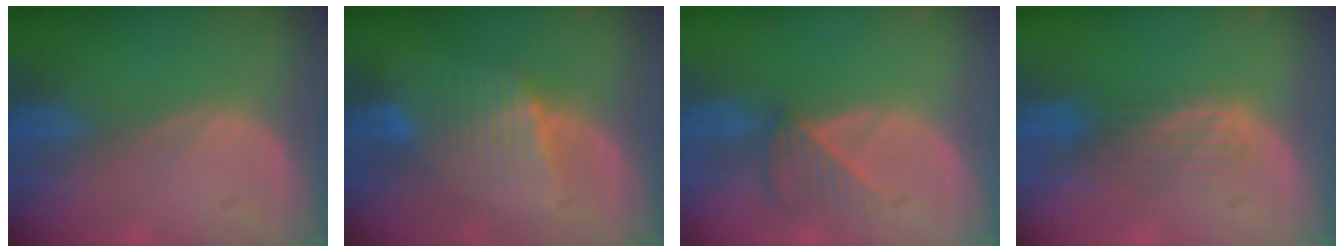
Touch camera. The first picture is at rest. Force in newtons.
{"total": 6.6, "press": 5.8, "slide": 3.2}
{"total": 3.4, "press": 3.4, "slide": 0.7}
{"total": 3.5, "press": 3.2, "slide": 1.5}